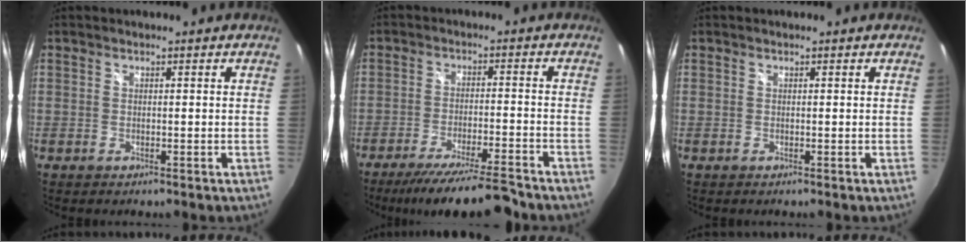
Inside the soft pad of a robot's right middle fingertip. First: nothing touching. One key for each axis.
{"total": 13.4, "fx": -11.8, "fy": 0.3, "fz": 6.5, "tx": -0.125, "ty": -0.015, "tz": -0.183}
{"total": 0.0}